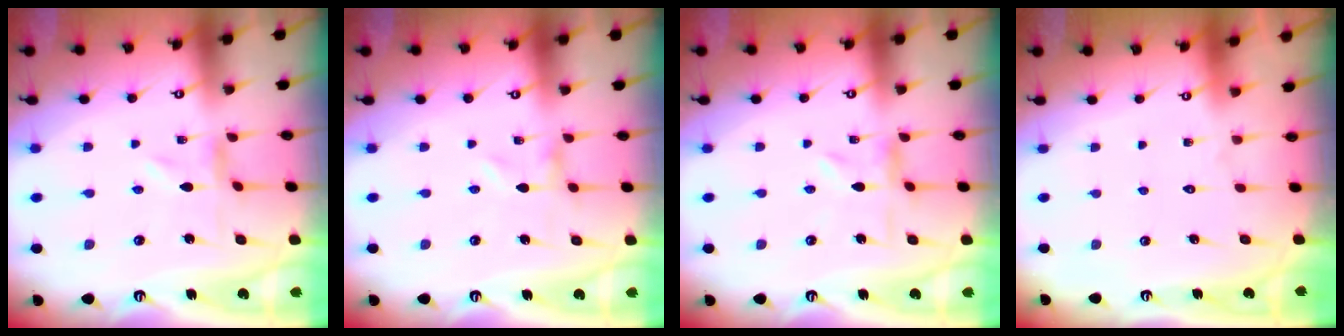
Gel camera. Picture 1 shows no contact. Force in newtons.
{"total": 0.0}
{"total": 2.4, "press": 2.4, "slide": 0.3}
{"total": 1.5, "press": 1.5, "slide": 0.1}